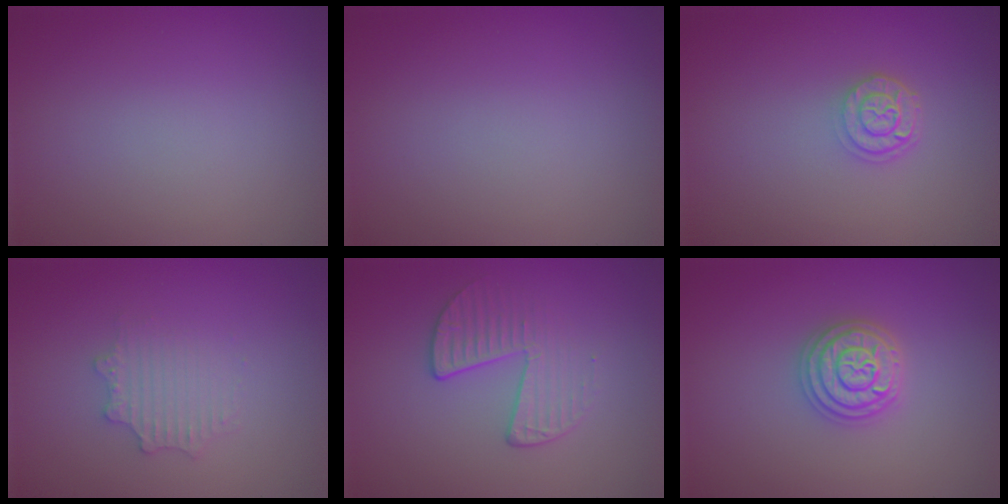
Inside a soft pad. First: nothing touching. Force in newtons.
{"total": 0.0}
{"total": 2.4, "press": 1.9, "slide": 1.4}
{"total": 2.2, "press": 2.2, "slide": 0.4}
{"total": 2.4, "press": 1.7, "slide": 1.8}
{"total": 3.7, "press": 3.7, "slide": 0.5}